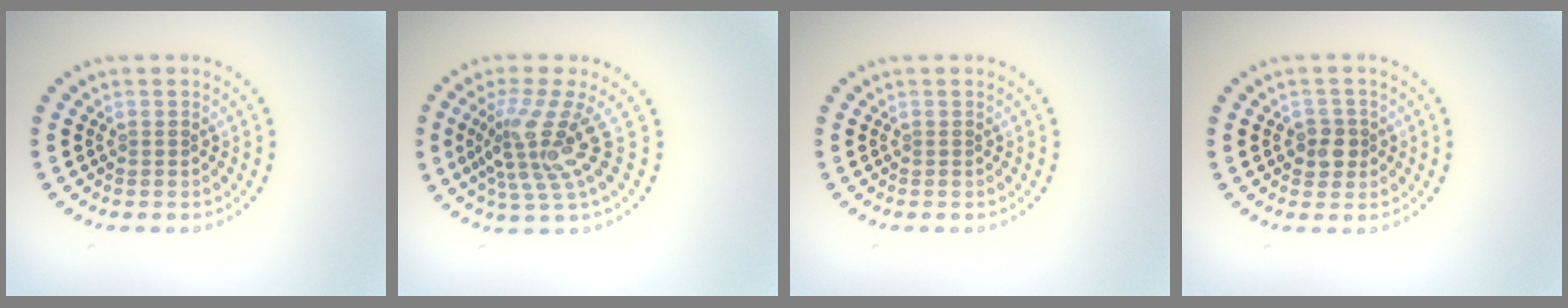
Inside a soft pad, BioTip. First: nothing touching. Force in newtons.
{"total": 4.6, "press": 3.1, "slide": 3.5}
{"total": 0.0}
{"total": 2.0, "press": 1.9, "slide": 0.7}